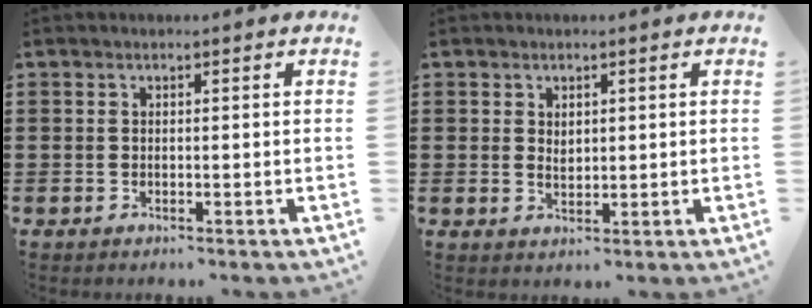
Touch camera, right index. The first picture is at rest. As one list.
[{"total": 1.5, "force": [0.8, 1.0, 0.9], "torque": [-0.011, 0.002, 0.012]}]